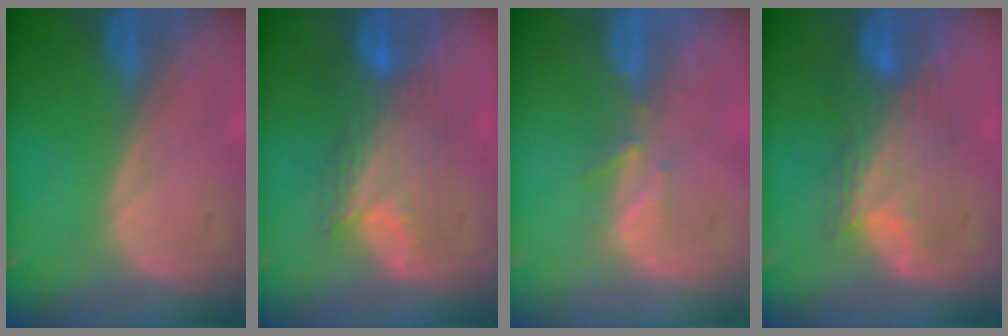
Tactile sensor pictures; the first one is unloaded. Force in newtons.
{"total": 8.6, "press": 7.8, "slide": 3.6}
{"total": 2.7, "press": 2.6, "slide": 0.8}
{"total": 7.8, "press": 7.4, "slide": 2.4}